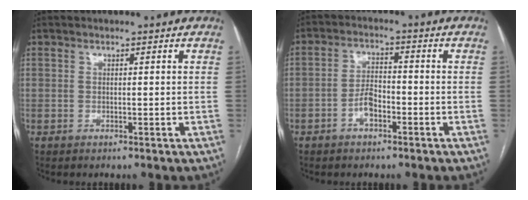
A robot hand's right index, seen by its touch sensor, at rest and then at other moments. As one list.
[{"total": 4.0, "force": [-2.0, 1.8, 2.9], "torque": [-0.057, 0.011, -0.037]}]